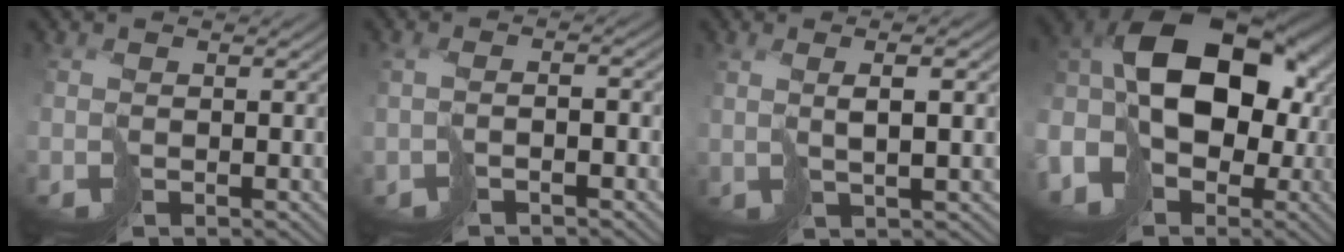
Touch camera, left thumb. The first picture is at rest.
{"total": 2.2, "force": [-1.2, 0.4, 1.8], "torque": [-0.043, -0.002, -0.020]}
{"total": 4.7, "force": [2.3, 0.2, 4.1], "torque": [-0.075, 0.011, 0.046]}
{"total": 16.9, "force": [-2.2, 12.0, 11.7], "torque": [-0.245, -0.016, -0.034]}